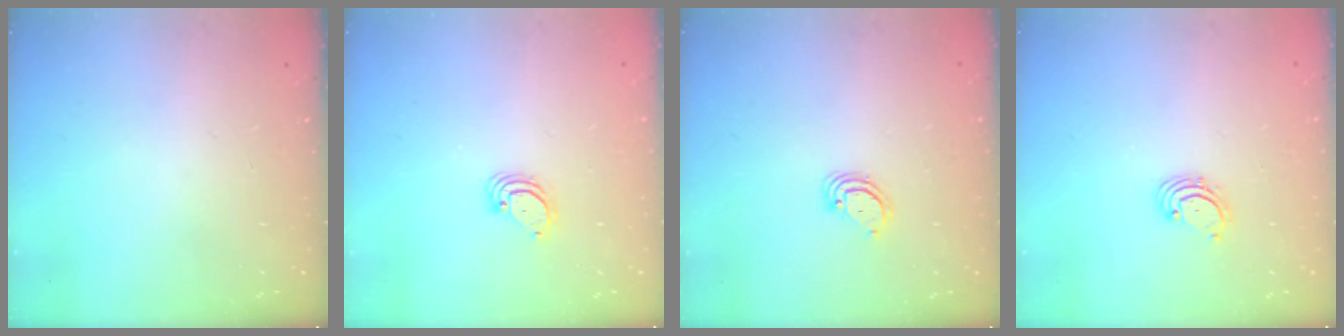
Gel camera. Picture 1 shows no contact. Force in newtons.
{"total": 3.9, "press": 3.9, "slide": 0.2}
{"total": 3.6, "press": 3.6, "slide": 0.3}
{"total": 1.9, "press": 1.8, "slide": 0.2}